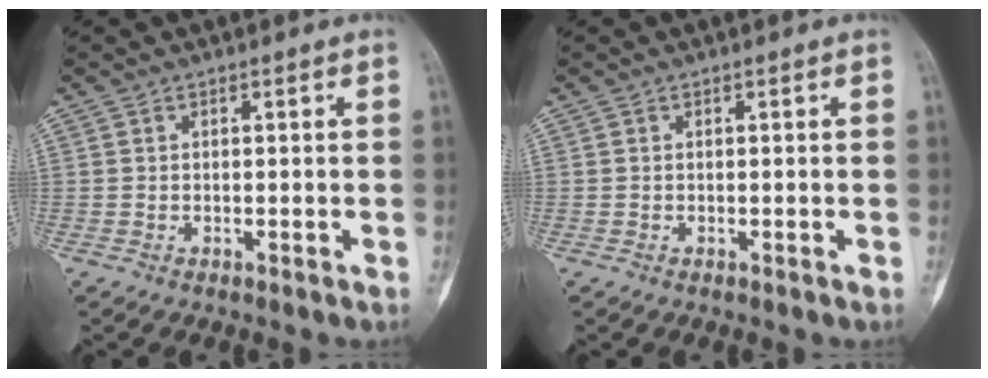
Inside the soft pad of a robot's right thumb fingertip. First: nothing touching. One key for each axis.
{"total": 0.0}